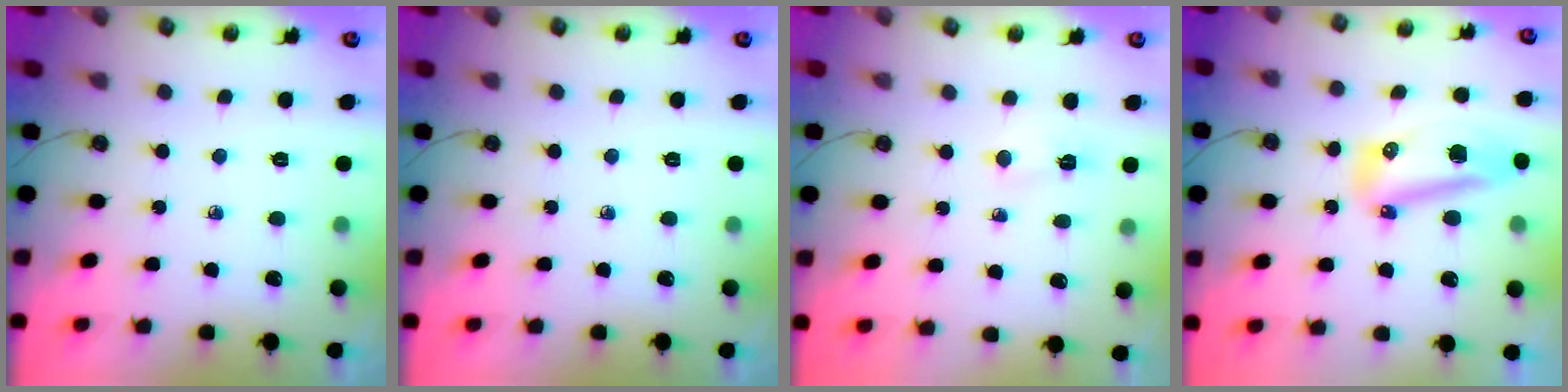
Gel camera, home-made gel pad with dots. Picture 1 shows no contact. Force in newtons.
{"total": 0.0}
{"total": 4.2, "press": 3.9, "slide": 1.3}
{"total": 18.4, "press": 13.7, "slide": 12.3}